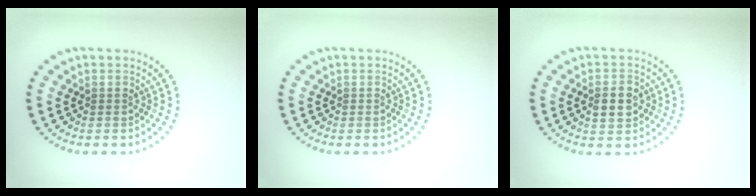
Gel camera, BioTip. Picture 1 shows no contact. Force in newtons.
{"total": 0.0}
{"total": 2.8, "press": 2.8, "slide": 0.1}